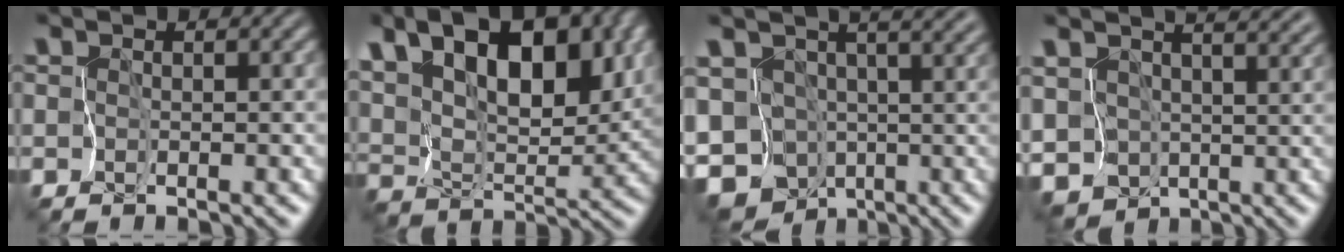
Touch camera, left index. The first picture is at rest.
{"total": 12.4, "force": [5.7, 6.5, 8.9], "torque": [-0.163, 0.004, 0.099]}
{"total": 8.8, "force": [-0.1, 6.3, 6.1], "torque": [-0.112, -0.018, 0.007]}
{"total": 7.0, "force": [2.2, 4.8, 4.6], "torque": [-0.088, 0.000, 0.037]}